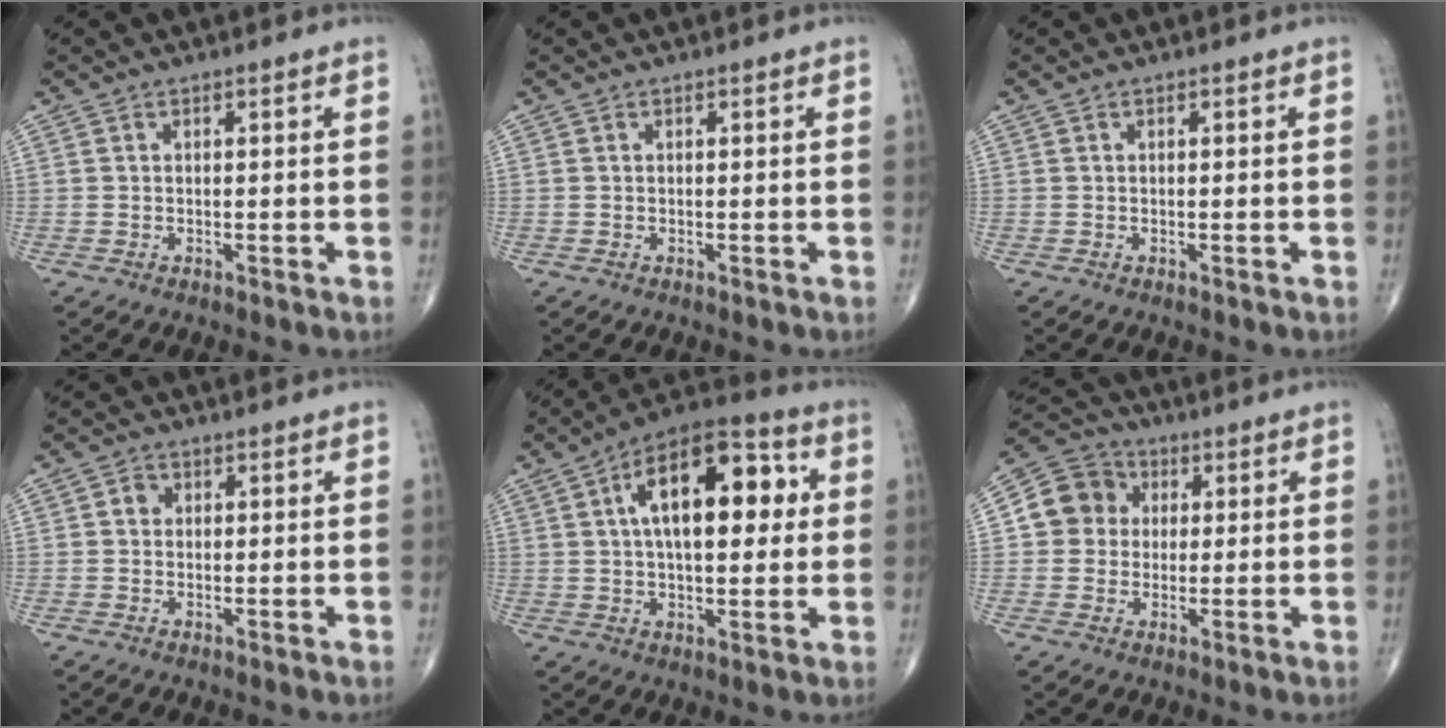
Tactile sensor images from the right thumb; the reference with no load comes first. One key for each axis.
{"total": 0.0}
{"total": 0.0}
{"total": 1.7, "fx": 0.2, "fy": 1.5, "fz": 0.7, "tx": -0.004, "ty": 0.003, "tz": 0.000}
{"total": 18.7, "fx": 4.1, "fy": 9.2, "fz": 15.8, "tx": -0.214, "ty": 0.021, "tz": 0.054}
{"total": 8.6, "fx": 1.2, "fy": 7.9, "fz": 3.2, "tx": -0.035, "ty": 0.015, "tz": 0.009}